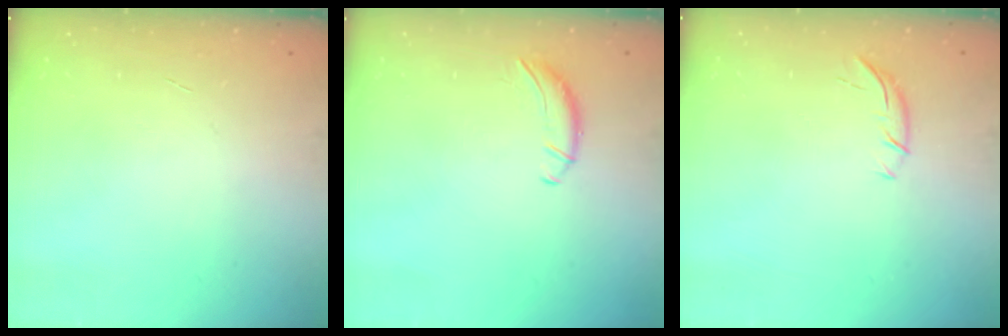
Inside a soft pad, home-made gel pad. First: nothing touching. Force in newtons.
{"total": 0.0}
{"total": 5.8, "press": 5.7, "slide": 1.0}